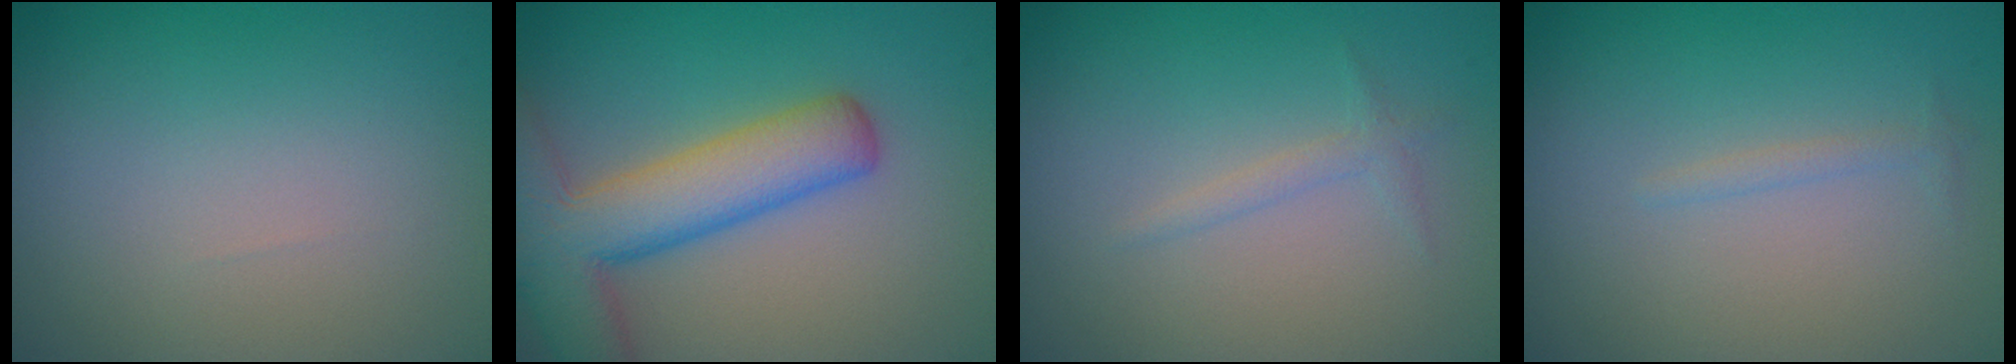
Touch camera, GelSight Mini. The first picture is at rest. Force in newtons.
{"total": 8.9, "press": 8.9, "slide": 0.7}
{"total": 1.1, "press": 1.1, "slide": 0.1}
{"total": 0.8, "press": 0.8, "slide": 0.0}